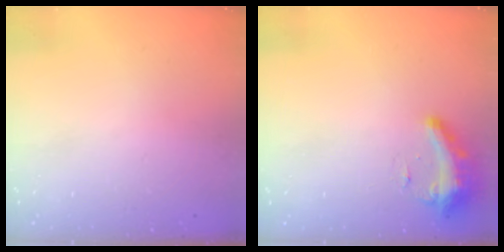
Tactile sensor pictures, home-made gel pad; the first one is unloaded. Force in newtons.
{"total": 9.2, "press": 9.1, "slide": 0.5}